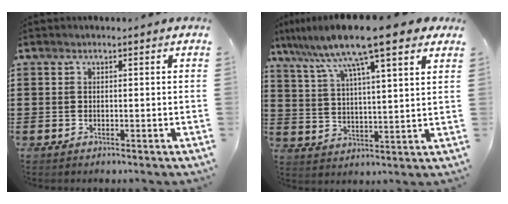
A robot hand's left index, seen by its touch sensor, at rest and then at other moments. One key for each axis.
{"total": 11.7, "fx": 8.9, "fy": 1.1, "fz": 7.5, "tx": -0.167, "ty": -0.034, "tz": 0.148}